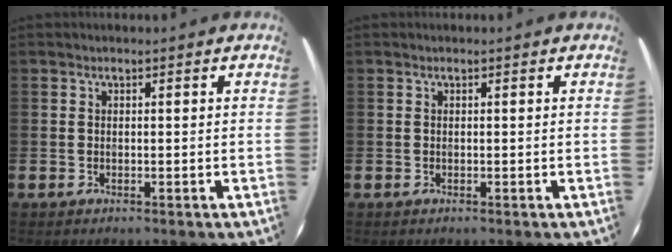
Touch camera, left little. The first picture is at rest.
{"total": 0.0}